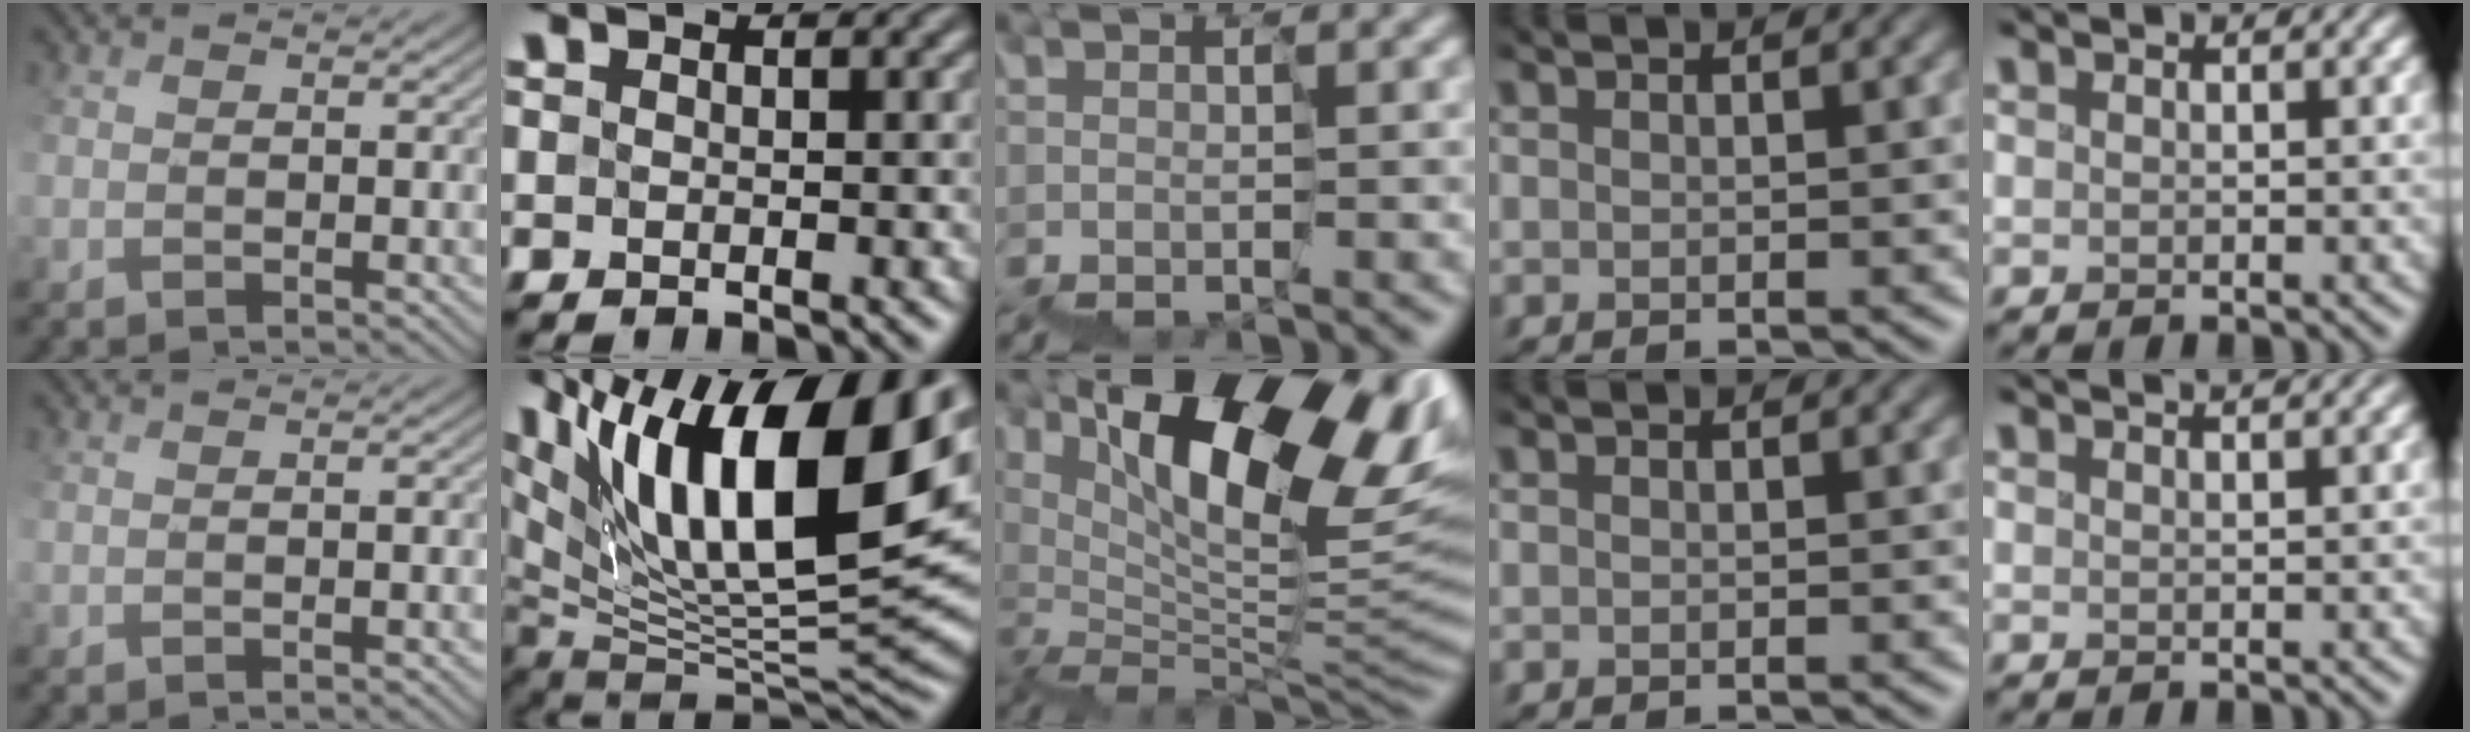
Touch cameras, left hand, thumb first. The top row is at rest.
{"thumb": {"total": 1.4, "force": [-0.5, 0.3, 1.3], "torque": [-0.011, 0.000, 0.010]}, "index": {"total": 18.1, "force": [7.5, 7.7, 14.6], "torque": [-0.237, 0.025, 0.127]}, "middle": {"total": 13.8, "force": [6.2, 6.2, 10.7], "torque": [-0.188, 0.006, 0.120]}, "little": {"total": 2.8, "force": [2.3, 0.9, 1.5], "torque": [0.007, 0.017, 0.008]}}